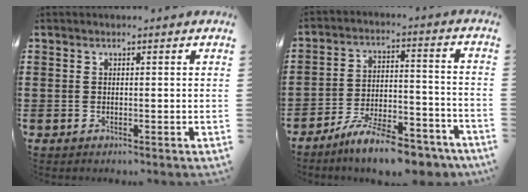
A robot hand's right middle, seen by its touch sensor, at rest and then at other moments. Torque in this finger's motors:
{"motor_torque": [2.14, 0.00, 0.31, 0.21]}